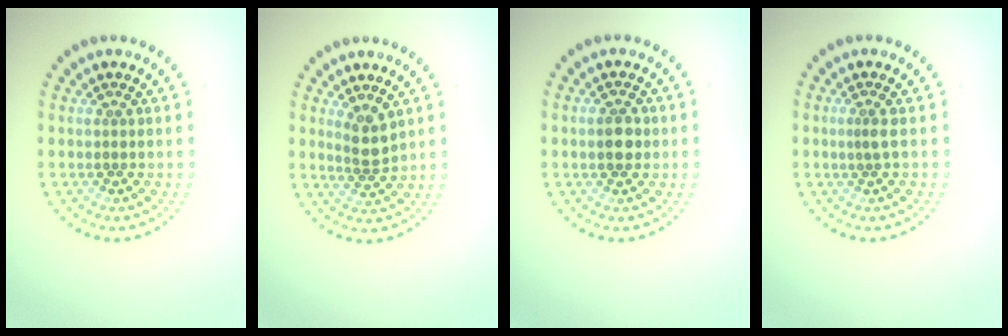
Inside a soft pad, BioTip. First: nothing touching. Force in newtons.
{"total": 2.2, "press": 1.8, "slide": 1.2}
{"total": 2.7, "press": 2.7, "slide": 0.1}
{"total": 0.7, "press": 0.4, "slide": 0.6}